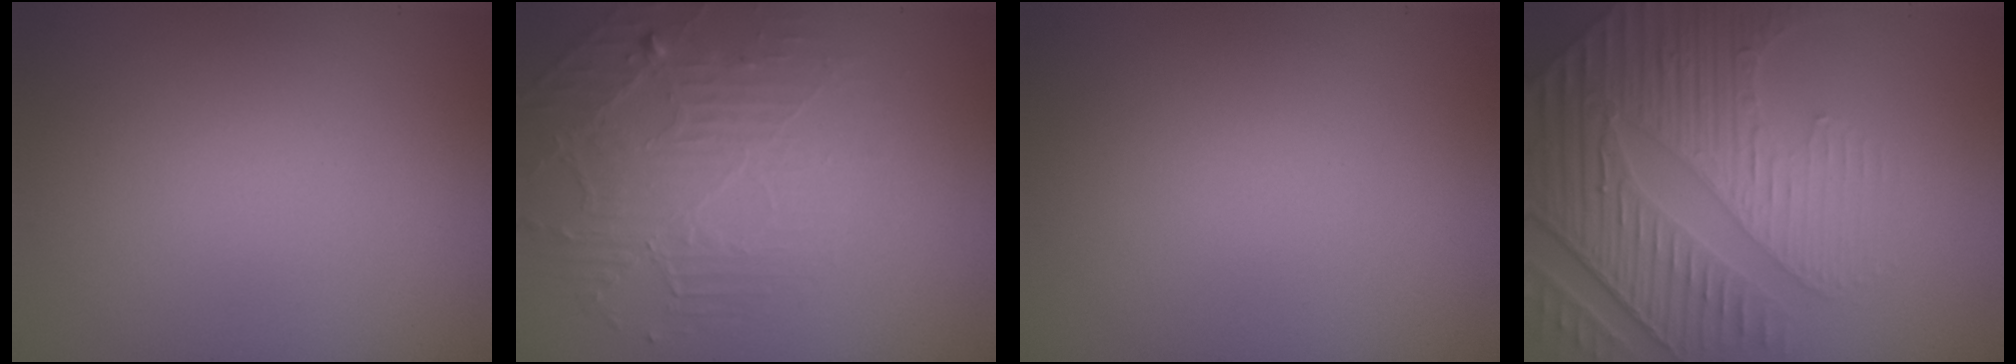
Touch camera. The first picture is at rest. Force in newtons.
{"total": 2.3, "press": 1.7, "slide": 1.6}
{"total": 0.0}
{"total": 7.0, "press": 5.4, "slide": 4.5}